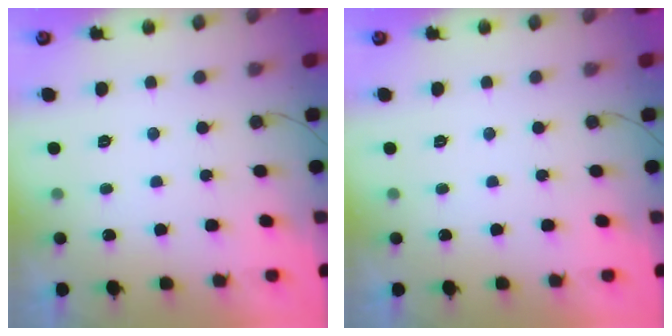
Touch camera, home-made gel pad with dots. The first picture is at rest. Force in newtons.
{"total": 0.0}